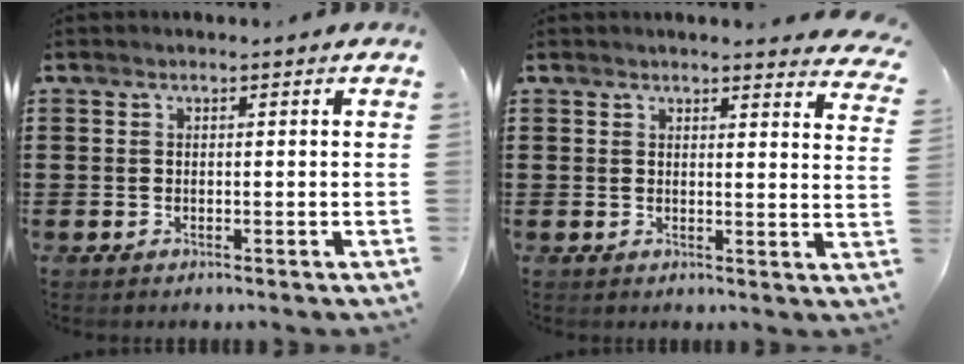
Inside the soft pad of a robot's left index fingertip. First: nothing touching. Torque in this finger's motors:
{"motor_torque": [0.79, -0.22, 0.16, 0.00]}